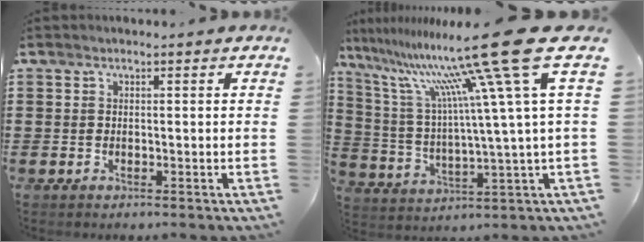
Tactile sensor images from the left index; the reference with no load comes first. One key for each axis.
{"total": 19.6, "fx": 12.1, "fy": 0.0, "fz": 15.4, "tx": -0.298, "ty": -0.082, "tz": 0.179}